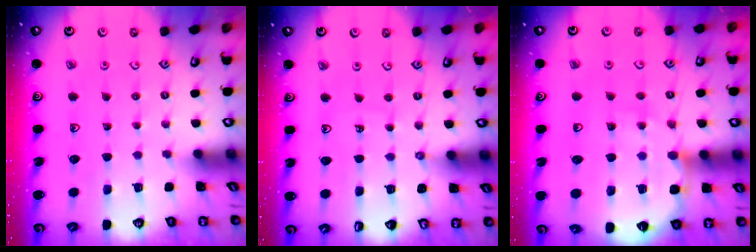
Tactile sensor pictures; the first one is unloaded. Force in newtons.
{"total": 5.3, "press": 5.0, "slide": 1.6}
{"total": 10.8, "press": 10.7, "slide": 1.3}